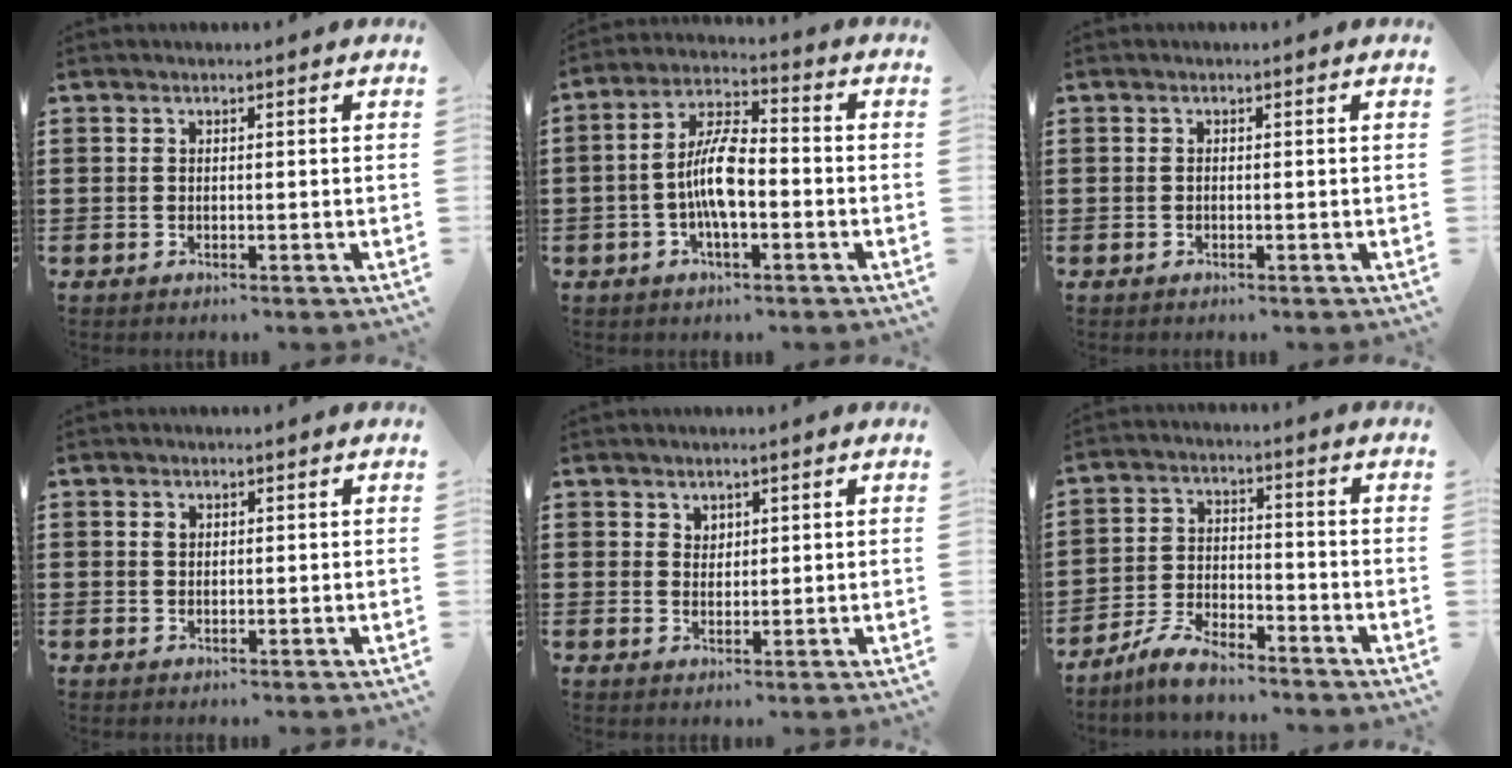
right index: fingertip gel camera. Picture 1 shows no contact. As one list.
[{"total": 8.2, "force": [-1.6, 2.9, 7.5], "torque": [-0.165, -0.001, -0.037]}, {"total": 0.0}, {"total": 1.0, "force": [0.4, 0.7, 0.5], "torque": [-0.012, 0.003, 0.008]}, {"total": 1.9, "force": [1.4, 1.2, 0.2], "torque": [-0.007, 0.005, 0.028]}, {"total": 5.6, "force": [-5.1, 1.3, 2.1], "torque": [-0.048, 0.009, -0.100]}]